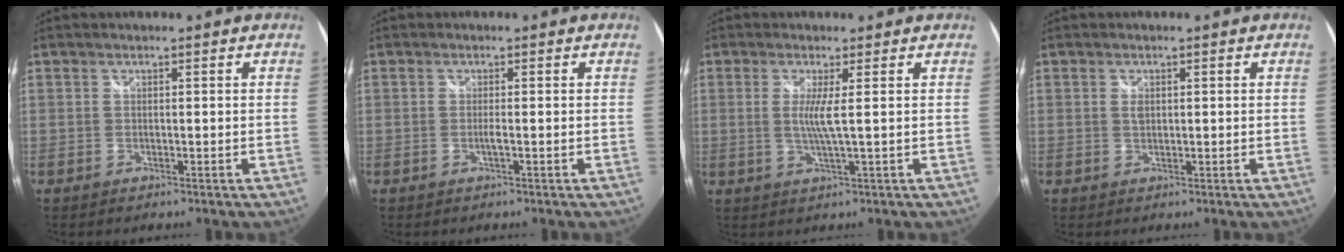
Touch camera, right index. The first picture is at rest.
{"total": 0.8, "force": [-0.3, -0.3, 0.7], "torque": [-0.014, -0.002, -0.007]}
{"total": 3.7, "force": [0.4, -0.7, 3.6], "torque": [-0.072, -0.009, 0.004]}
{"total": 1.4, "force": [0.2, 0.9, 1.0], "torque": [-0.017, 0.001, 0.003]}